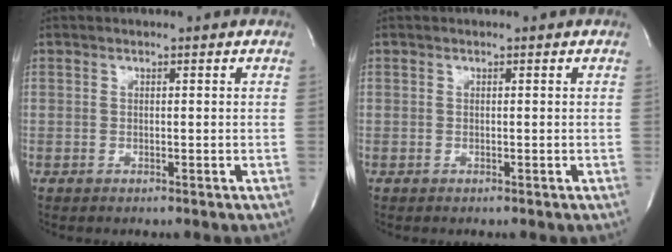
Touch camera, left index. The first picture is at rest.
{"total": 0.0}